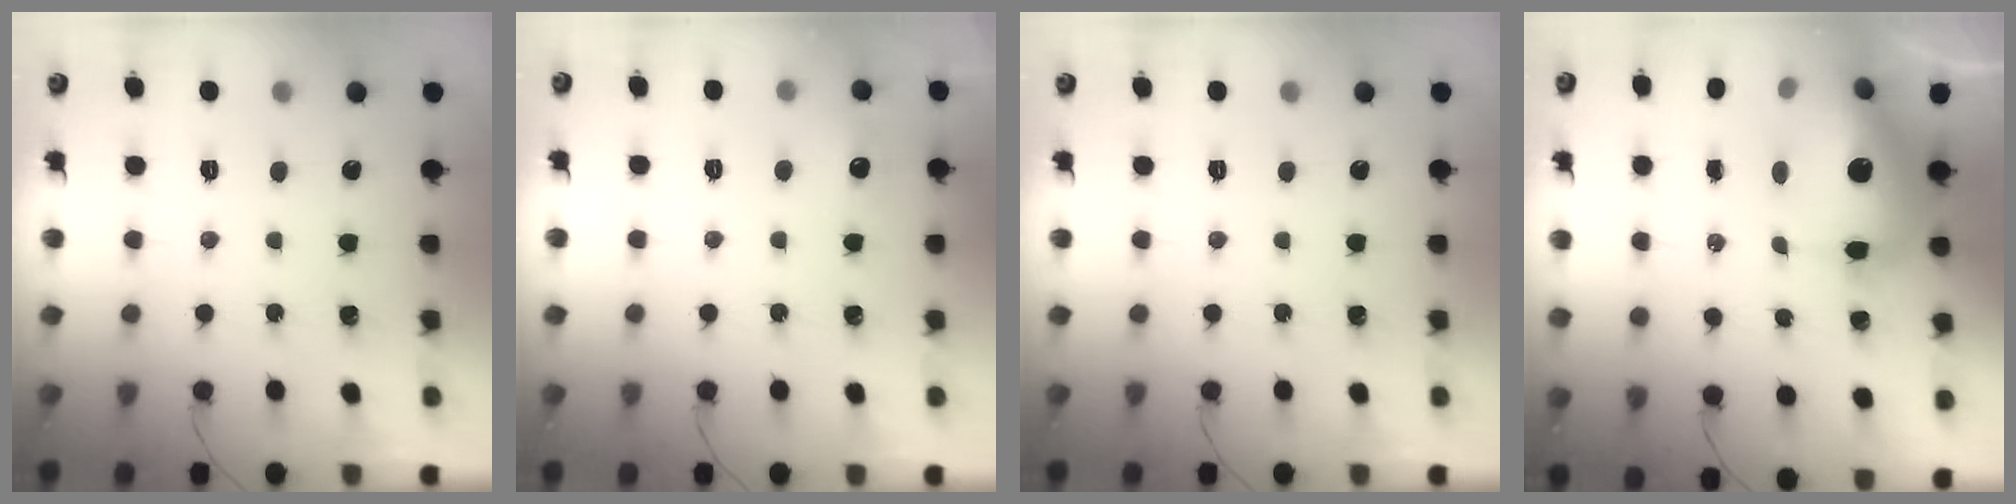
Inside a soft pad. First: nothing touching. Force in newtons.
{"total": 4.6, "press": 4.3, "slide": 1.5}
{"total": 0.0}
{"total": 16.7, "press": 16.2, "slide": 4.1}